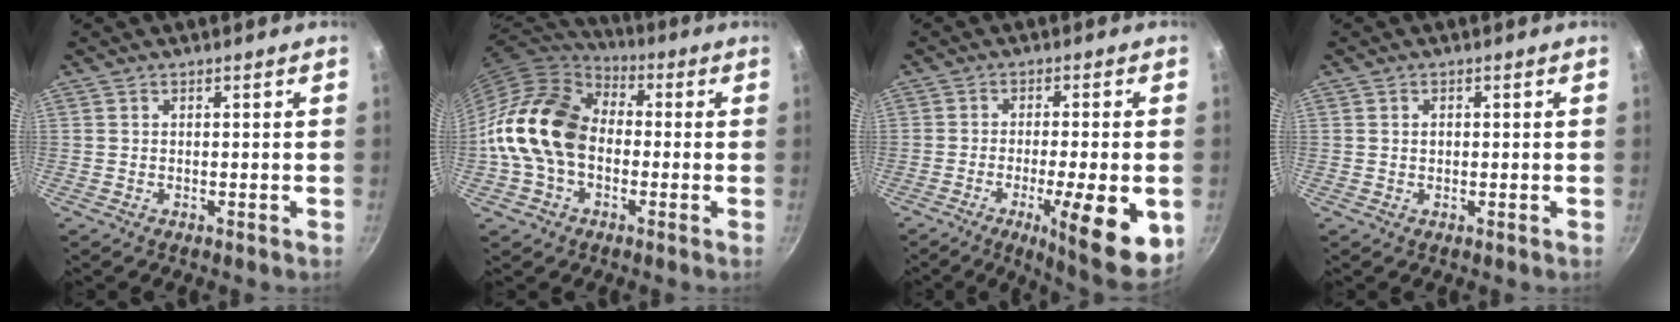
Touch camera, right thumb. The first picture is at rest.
{"total": 16.7, "force": [-1.3, 12.2, 11.4], "torque": [-0.184, 0.040, -0.040]}
{"total": 14.6, "force": [-4.4, 3.3, 13.5], "torque": [-0.184, 0.005, -0.060]}
{"total": 1.0, "force": [0.1, 0.8, 0.6], "torque": [-0.008, 0.003, 0.002]}